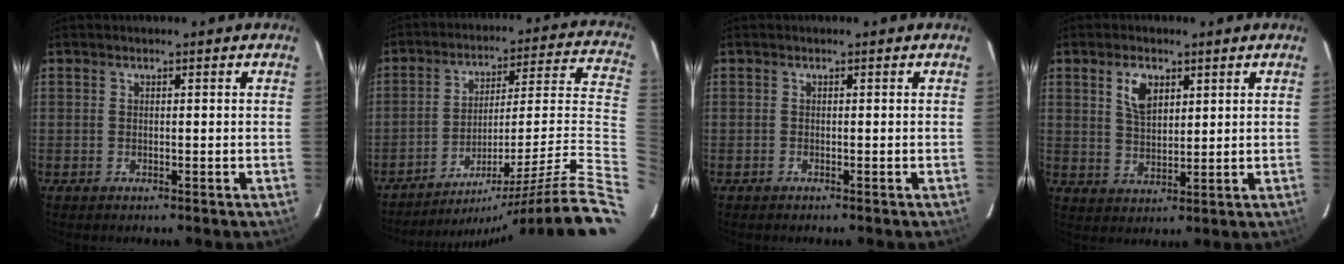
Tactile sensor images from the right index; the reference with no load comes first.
{"total": 25.0, "force": [-19.2, -1.4, 15.9], "torque": [-0.174, -0.037, -0.278]}
{"total": 0.0}
{"total": 5.8, "force": [2.8, 3.1, 4.0], "torque": [-0.074, 0.007, 0.056]}